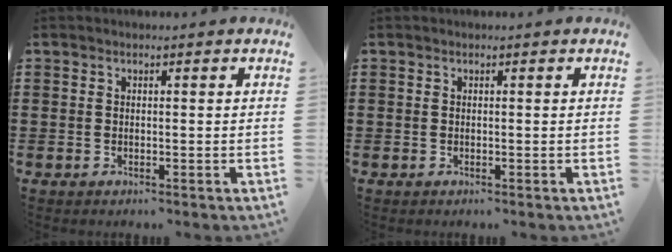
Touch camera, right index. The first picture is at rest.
{"total": 0.0}